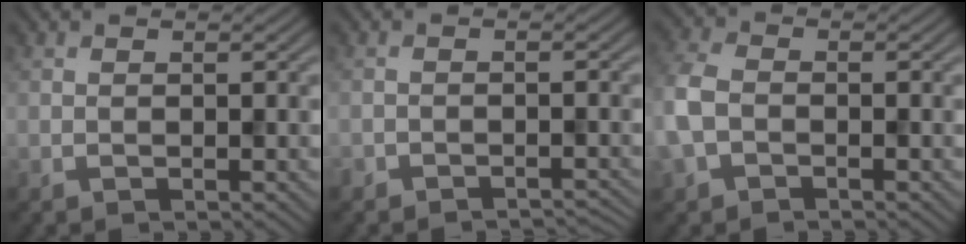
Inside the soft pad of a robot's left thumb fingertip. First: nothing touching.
{"total": 2.1, "force": [-2.1, 0.4, 0.3], "torque": [0.000, -0.001, -0.032]}
{"total": 5.2, "force": [-1.4, 3.8, 3.3], "torque": [-0.096, -0.002, -0.039]}